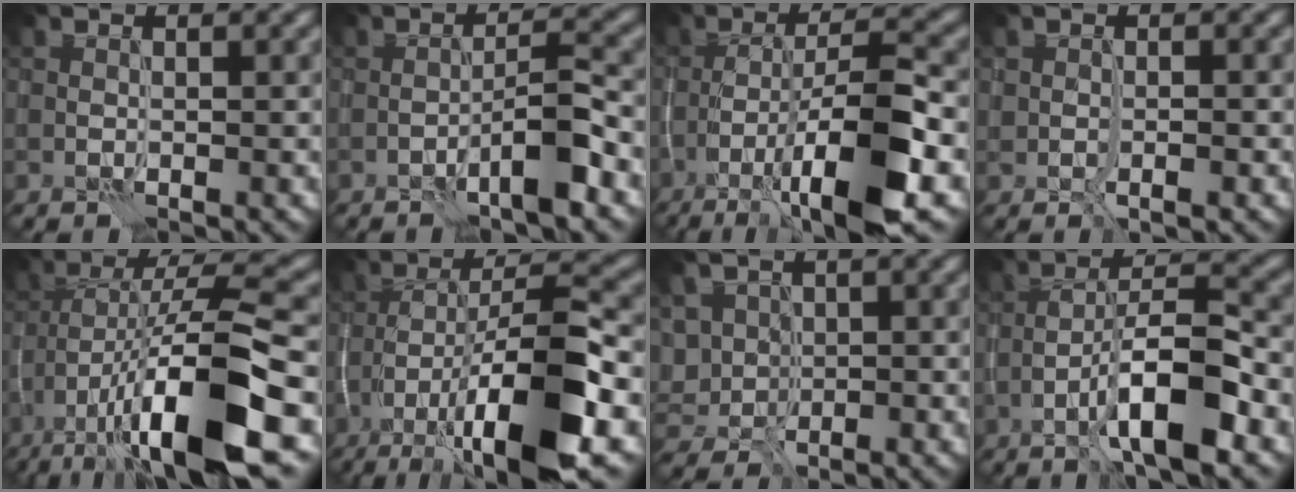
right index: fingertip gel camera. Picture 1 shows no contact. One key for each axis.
{"total": 3.8, "fx": -2.2, "fy": 0.3, "fz": 3.1, "tx": -0.049, "ty": 0.019, "tz": -0.042}
{"total": 10.2, "fx": -4.5, "fy": 2.3, "fz": 8.9, "tx": -0.144, "ty": 0.007, "tz": -0.080}
{"total": 1.6, "fx": -0.5, "fy": 1.0, "fz": 1.2, "tx": -0.022, "ty": -0.005, "tz": -0.004}
{"total": 13.4, "fx": -6.4, "fy": 3.5, "fz": 11.3, "tx": -0.205, "ty": 0.004, "tz": -0.103}
{"total": 12.9, "fx": -6.1, "fy": 3.4, "fz": 10.8, "tx": -0.193, "ty": 0.004, "tz": -0.104}
{"total": 3.0, "fx": 0.5, "fy": 2.7, "fz": 1.2, "tx": -0.035, "ty": 0.006, "tz": 0.021}
{"total": 7.8, "fx": -3.5, "fy": 1.6, "fz": 6.8, "tx": -0.111, "ty": 0.019, "tz": -0.064}